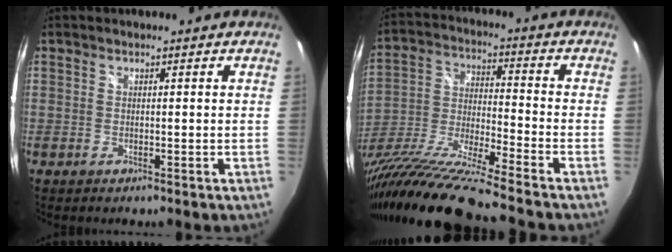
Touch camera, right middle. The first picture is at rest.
{"total": 18.7, "force": [-15.2, -1.0, 10.8], "torque": [-0.198, -0.047, -0.285]}